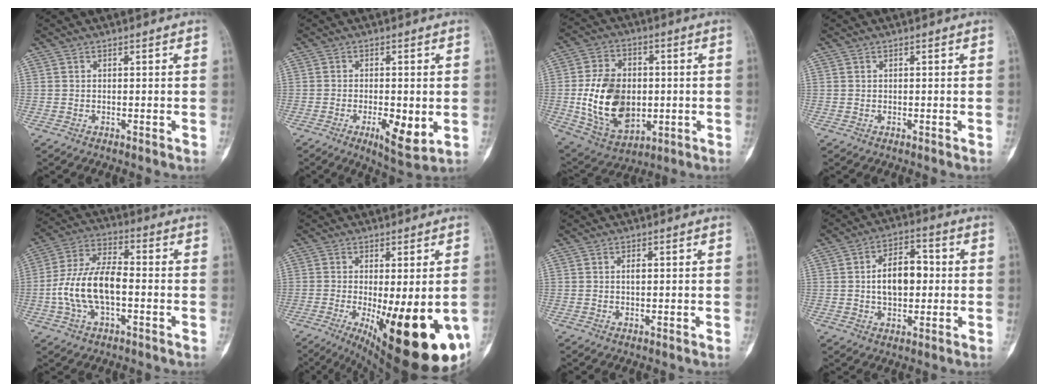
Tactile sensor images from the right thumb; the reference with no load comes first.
{"total": 7.4, "force": [-1.7, 2.4, 6.8], "torque": [-0.106, -0.016, -0.022]}
{"total": 17.7, "force": [-1.1, 12.4, 12.6], "torque": [-0.196, -0.001, 0.000]}
{"total": 0.0}
{"total": 13.1, "force": [-2.2, 6.5, 11.1], "torque": [-0.226, 0.034, -0.045]}
{"total": 22.9, "force": [-7.6, 7.5, 20.3], "torque": [-0.222, -0.034, -0.089]}
{"total": 0.9, "force": [0.2, 0.4, 0.8], "torque": [-0.015, 0.000, 0.002]}
{"total": 10.0, "force": [0.3, 6.1, 7.9], "torque": [-0.107, 0.019, 0.001]}